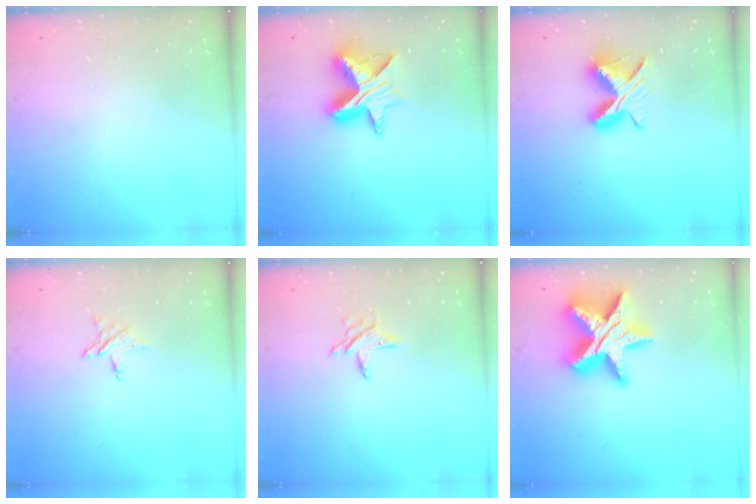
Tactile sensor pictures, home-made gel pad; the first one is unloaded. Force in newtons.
{"total": 11.3, "press": 11.3, "slide": 0.8}
{"total": 8.9, "press": 8.8, "slide": 1.0}
{"total": 5.1, "press": 5.1, "slide": 0.5}
{"total": 5.1, "press": 5.1, "slide": 0.3}
{"total": 20.2, "press": 20.2, "slide": 1.5}